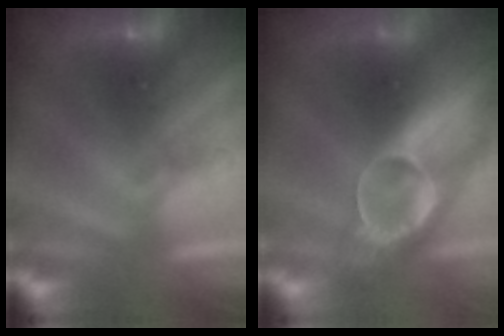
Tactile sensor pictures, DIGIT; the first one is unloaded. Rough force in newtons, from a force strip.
{"total": 6.2}